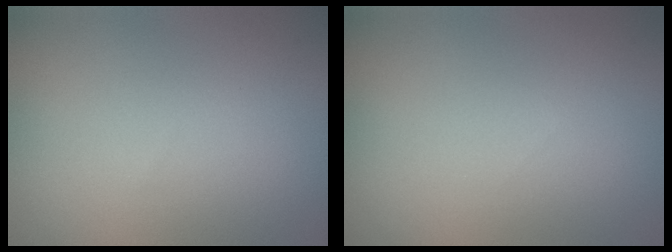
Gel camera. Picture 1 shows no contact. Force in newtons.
{"total": 0.0}